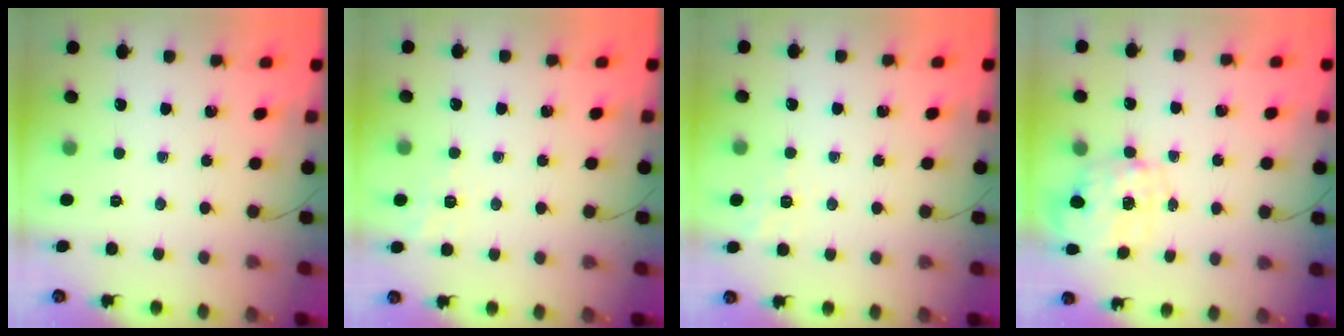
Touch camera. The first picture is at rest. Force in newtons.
{"total": 1.7, "press": 0.9, "slide": 1.5}
{"total": 1.7, "press": 0.9, "slide": 1.5}
{"total": 2.9, "press": 2.7, "slide": 0.8}